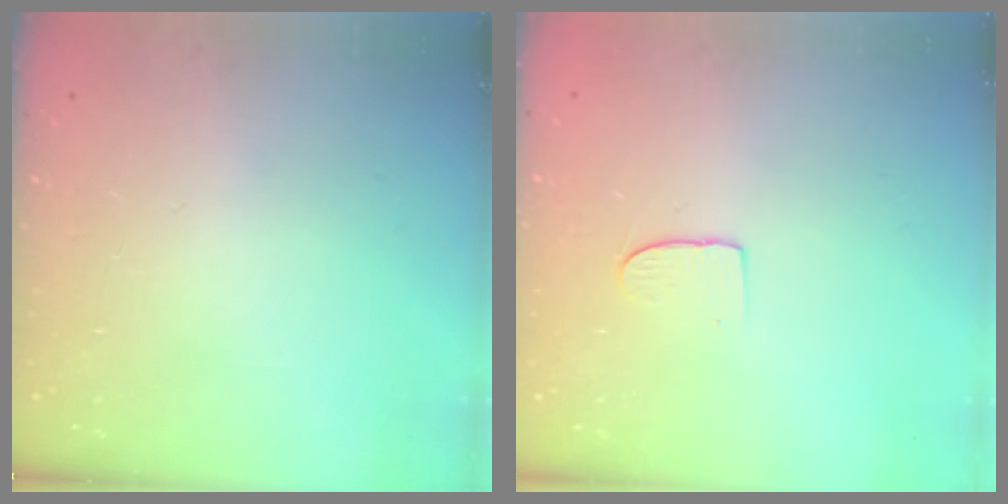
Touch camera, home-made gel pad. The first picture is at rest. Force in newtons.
{"total": 6.8, "press": 6.8, "slide": 0.5}